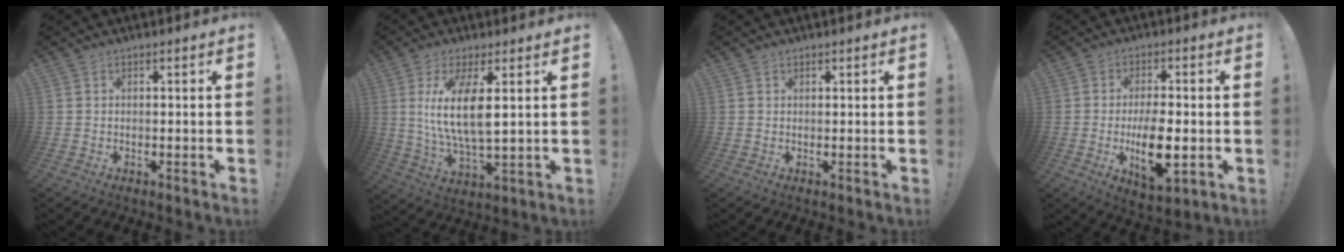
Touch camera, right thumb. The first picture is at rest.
{"total": 12.8, "force": [3.4, 3.9, 11.7], "torque": [-0.219, -0.023, 0.052]}
{"total": 0.5, "force": [0.5, 0.2, 0.1], "torque": [0.002, -0.001, 0.009]}
{"total": 11.9, "force": [-2.4, 5.9, 10.0], "torque": [-0.159, -0.001, -0.039]}